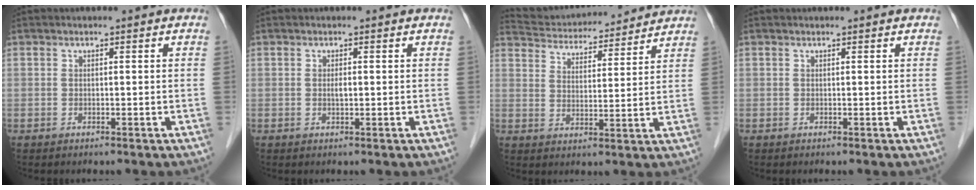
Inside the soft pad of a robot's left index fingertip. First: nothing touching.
{"total": 0.8, "force": [0.0, 0.2, 0.8], "torque": [-0.013, -0.003, -0.002]}
{"total": 14.8, "force": [14.2, 2.5, 3.5], "torque": [-0.059, 0.024, 0.213]}
{"total": 0.5, "force": [0.5, 0.1, 0.1], "torque": [-0.003, 0.009, 0.007]}